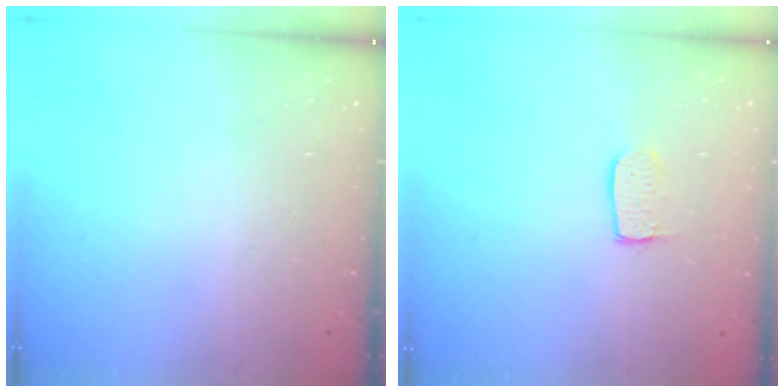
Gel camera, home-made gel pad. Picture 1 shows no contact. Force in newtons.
{"total": 6.2, "press": 6.2, "slide": 0.4}